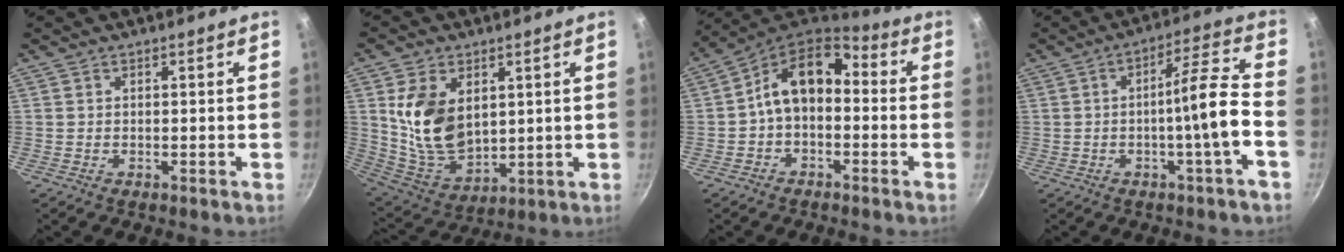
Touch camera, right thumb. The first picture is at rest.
{"total": 14.5, "force": [3.3, 9.6, 10.3], "torque": [-0.168, -0.034, 0.081]}
{"total": 12.7, "force": [-0.2, 8.5, 9.5], "torque": [-0.143, 0.052, -0.023]}
{"total": 10.3, "force": [-2.8, 0.0, 9.9], "torque": [-0.150, 0.040, -0.044]}